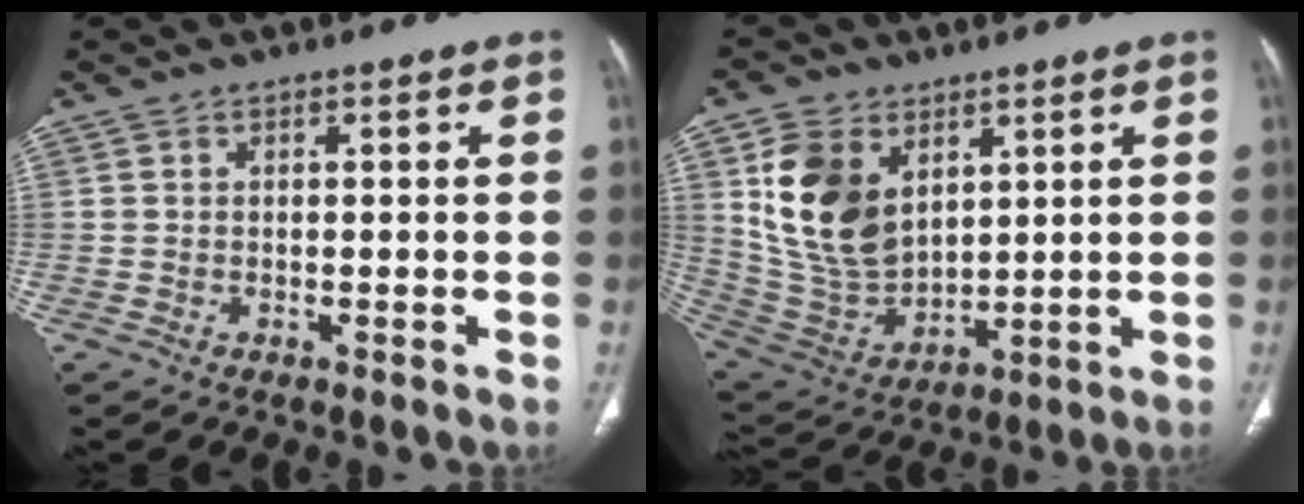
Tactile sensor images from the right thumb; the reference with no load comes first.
{"total": 16.0, "force": [5.8, 10.7, 10.4], "torque": [-0.175, -0.028, 0.135]}